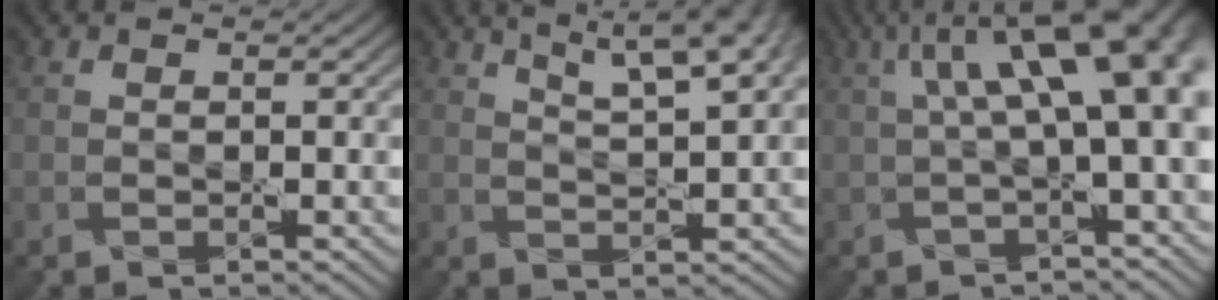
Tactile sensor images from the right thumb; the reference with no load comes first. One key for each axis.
{"total": 10.0, "fx": 6.4, "fy": 2.4, "fz": 7.3, "tx": -0.100, "ty": 0.024, "tz": 0.074}
{"total": 13.4, "fx": 2.9, "fy": 4.2, "fz": 12.3, "tx": -0.180, "ty": 0.019, "tz": 0.052}